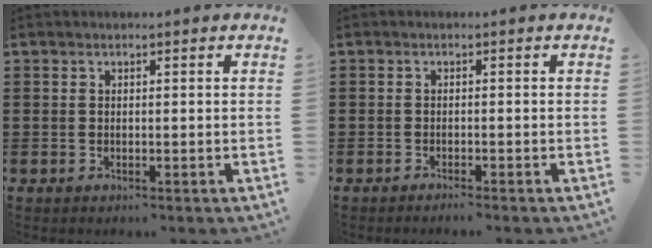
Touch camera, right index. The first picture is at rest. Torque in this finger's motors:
{"motor_torque": [-0.85, 1.13, -0.21, 0.00]}